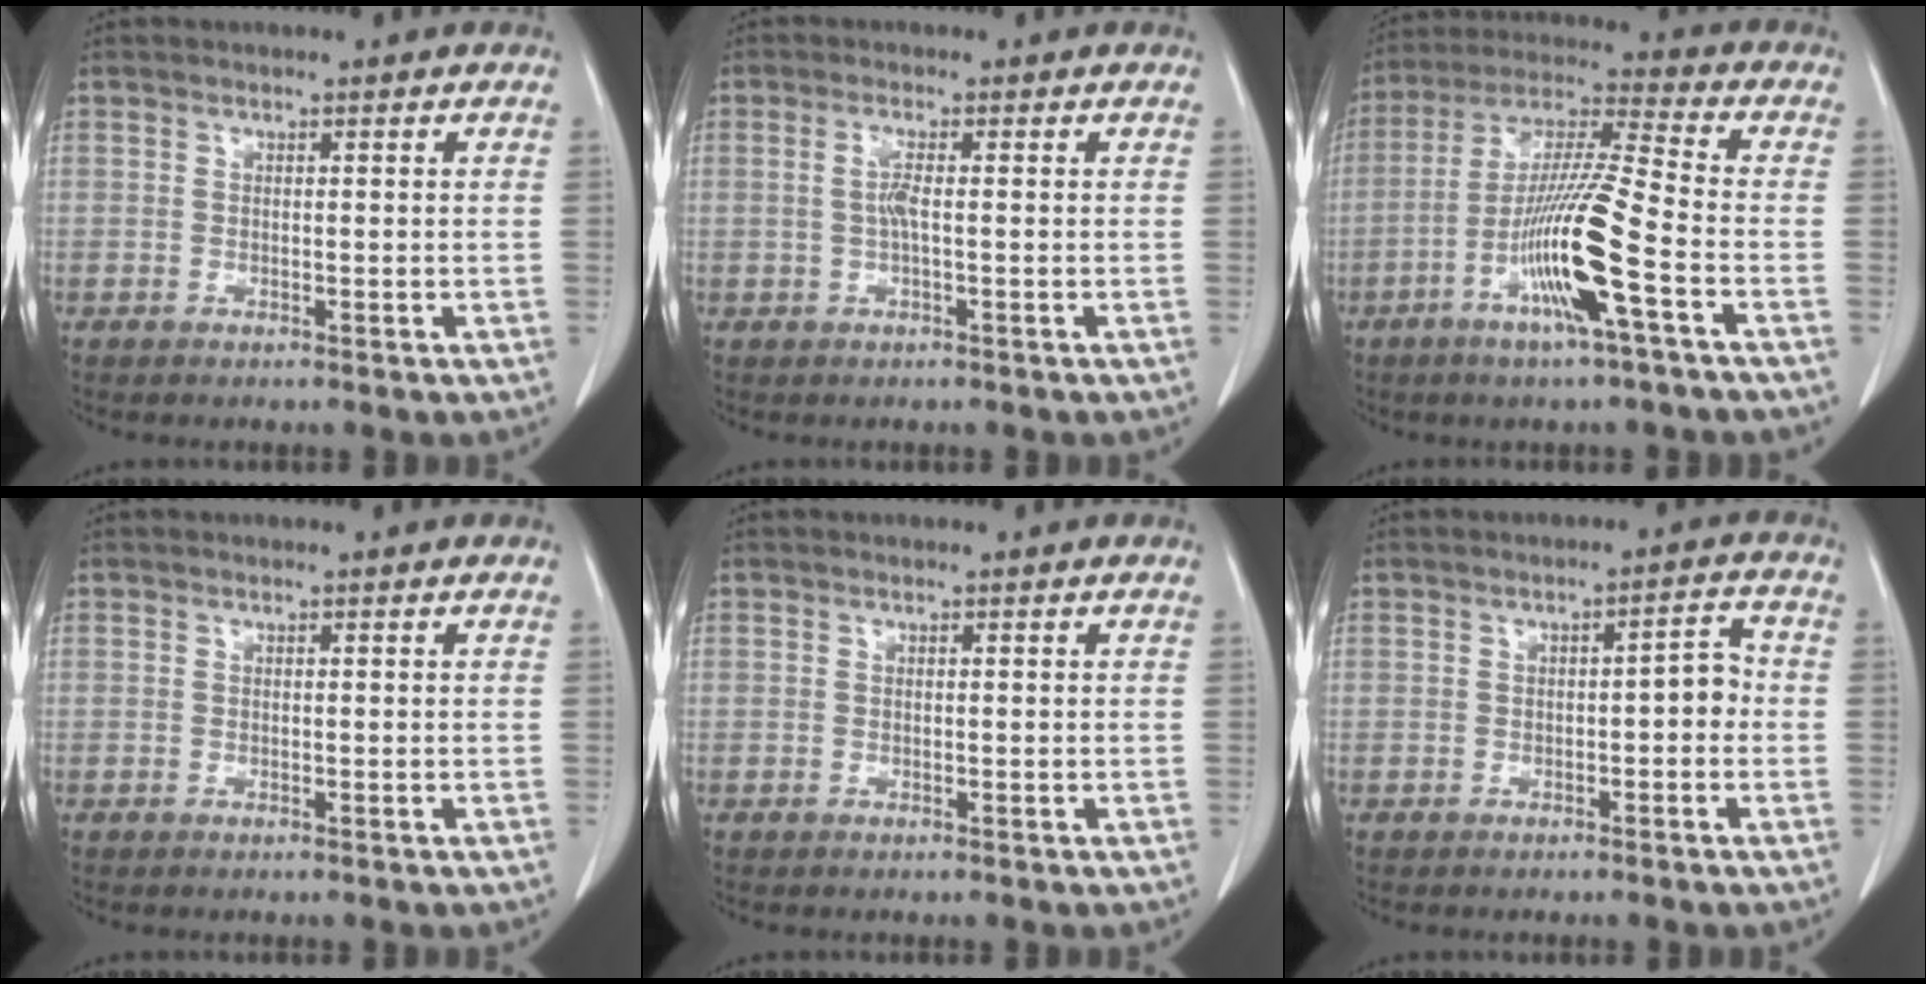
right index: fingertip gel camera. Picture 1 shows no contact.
{"total": 2.3, "force": [0.0, 0.1, 2.3], "torque": [-0.049, 0.001, 0.000]}
{"total": 14.1, "force": [-5.3, -0.3, 13.1], "torque": [-0.258, -0.006, -0.105]}
{"total": 0.0}
{"total": 0.0}
{"total": 3.5, "force": [-0.6, 1.2, 3.2], "torque": [-0.041, 0.017, -0.009]}